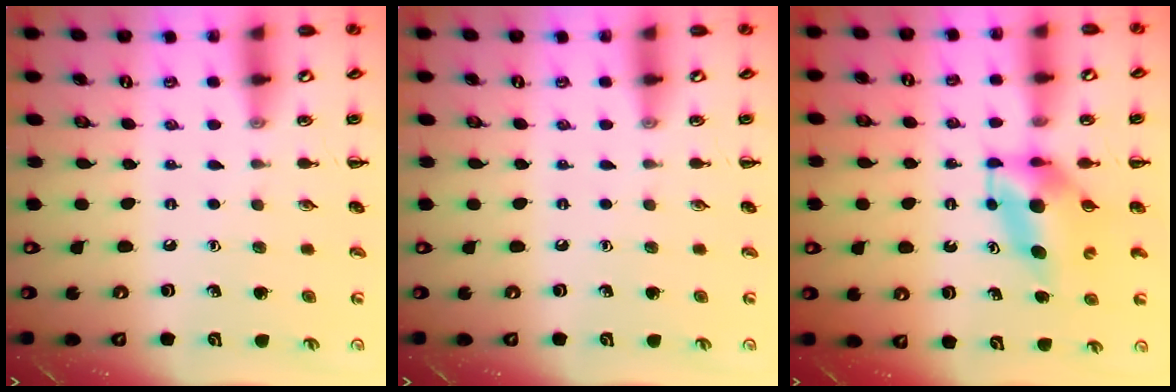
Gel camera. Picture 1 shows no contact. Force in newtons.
{"total": 0.0}
{"total": 5.6, "press": 5.6, "slide": 0.9}